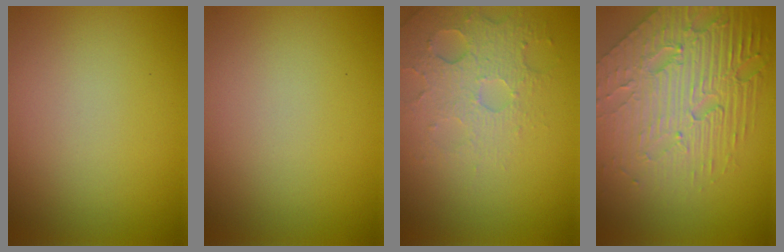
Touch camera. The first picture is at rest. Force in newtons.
{"total": 0.0}
{"total": 5.0, "press": 3.3, "slide": 3.7}
{"total": 8.3, "press": 5.6, "slide": 6.0}